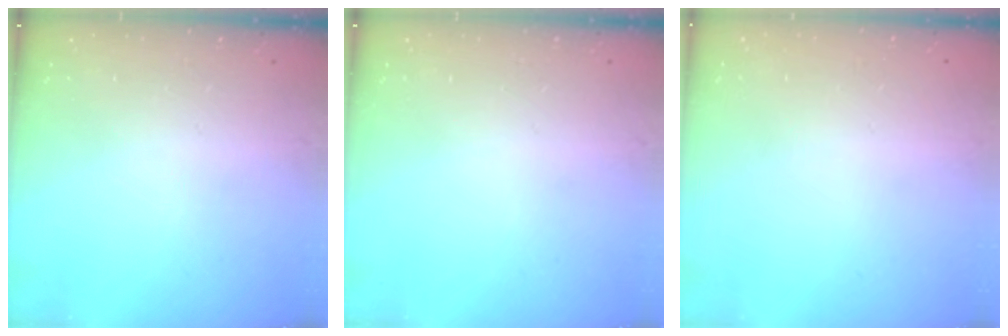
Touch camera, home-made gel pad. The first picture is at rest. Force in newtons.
{"total": 0.0}
{"total": 0.0}